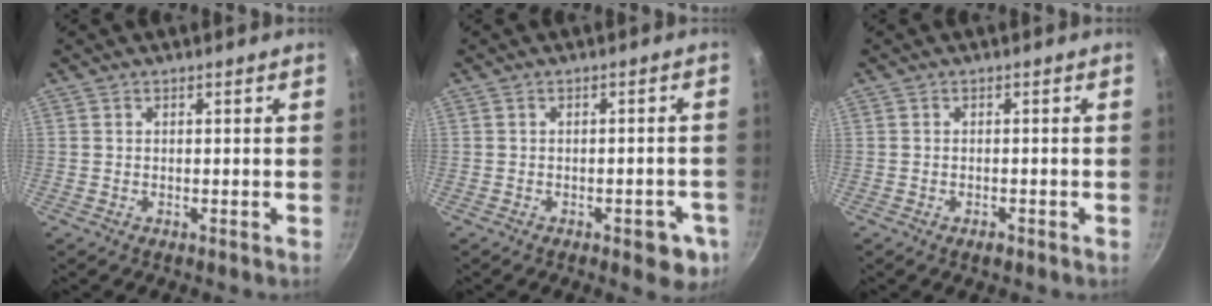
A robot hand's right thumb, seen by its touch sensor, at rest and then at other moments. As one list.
[{"total": 6.2, "force": [-2.6, 2.9, 4.9], "torque": [-0.035, 0.016, -0.025]}, {"total": 1.4, "force": [-0.9, 0.6, 0.9], "torque": [-0.017, 0.005, -0.013]}]